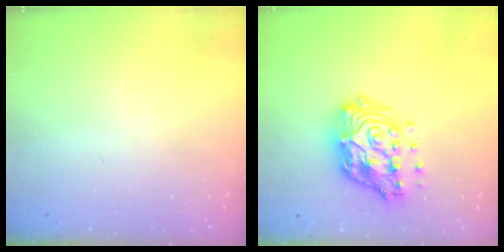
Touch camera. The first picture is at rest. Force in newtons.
{"total": 17.1, "press": 17.0, "slide": 1.5}